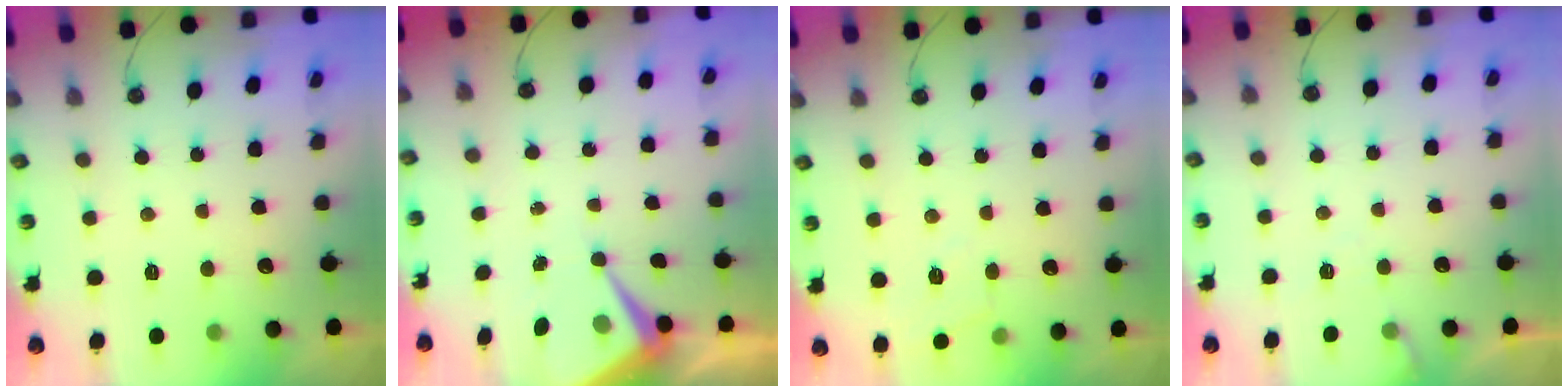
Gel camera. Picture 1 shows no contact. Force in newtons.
{"total": 8.1, "press": 8.1, "slide": 0.4}
{"total": 5.2, "press": 5.2, "slide": 0.5}
{"total": 4.6, "press": 4.5, "slide": 0.6}